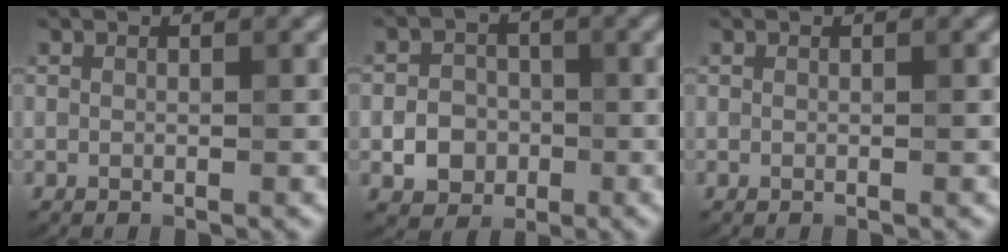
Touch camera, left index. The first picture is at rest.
{"total": 3.2, "force": [-0.9, 2.8, 1.4], "torque": [-0.015, 0.001, -0.017]}
{"total": 0.0}